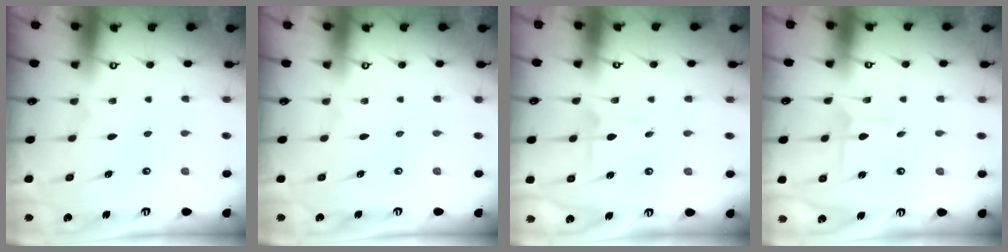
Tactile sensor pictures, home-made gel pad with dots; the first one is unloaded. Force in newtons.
{"total": 0.0}
{"total": 1.4, "press": 1.4, "slide": 0.1}
{"total": 2.2, "press": 2.2, "slide": 0.1}